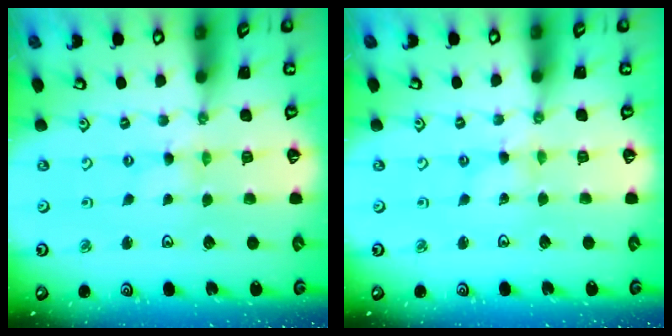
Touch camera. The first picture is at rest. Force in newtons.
{"total": 0.0}